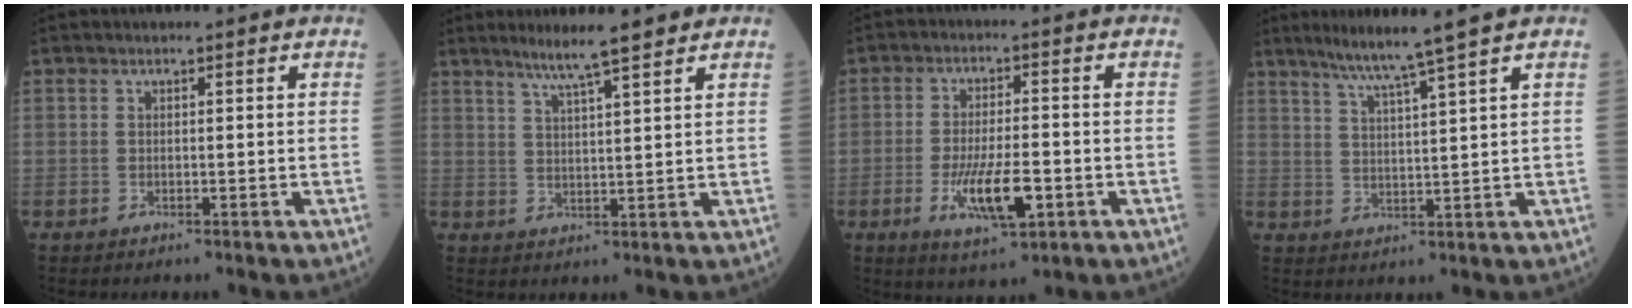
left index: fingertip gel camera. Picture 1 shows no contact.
{"total": 6.8, "force": [5.2, -0.3, 4.3], "torque": [-0.075, 0.008, 0.090]}
{"total": 8.5, "force": [-3.0, 2.0, 7.7], "torque": [-0.144, -0.011, -0.051]}
{"total": 6.8, "force": [5.2, -2.0, 3.9], "torque": [-0.066, -0.002, 0.093]}